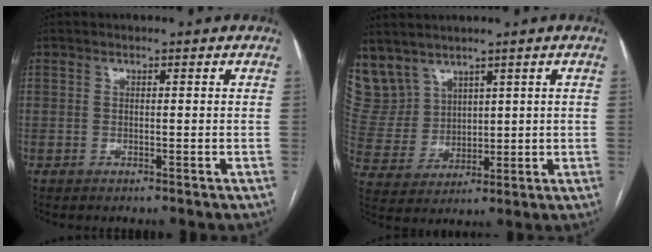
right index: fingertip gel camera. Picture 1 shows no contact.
{"total": 9.1, "force": [6.8, 5.8, 1.6], "torque": [-0.054, 0.022, 0.164]}